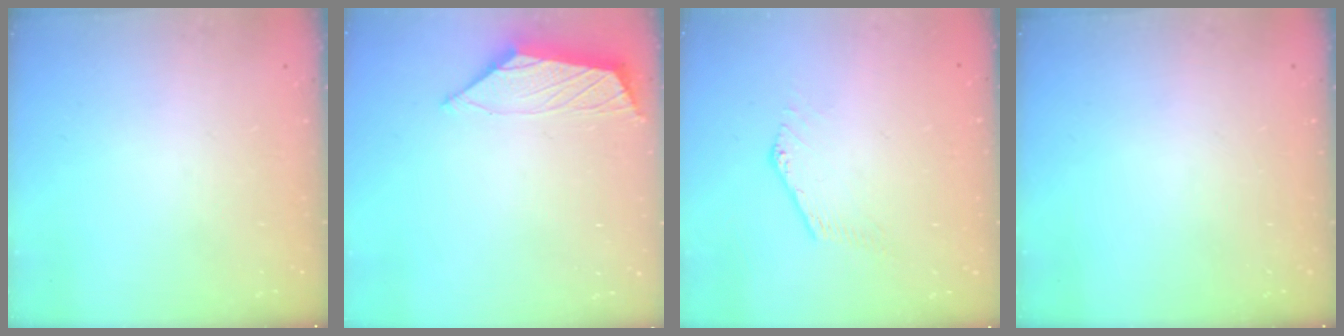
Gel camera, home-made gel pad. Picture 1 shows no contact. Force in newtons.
{"total": 2.0, "press": 1.9, "slide": 0.7}
{"total": 0.8, "press": 0.8, "slide": 0.1}
{"total": 0.0}